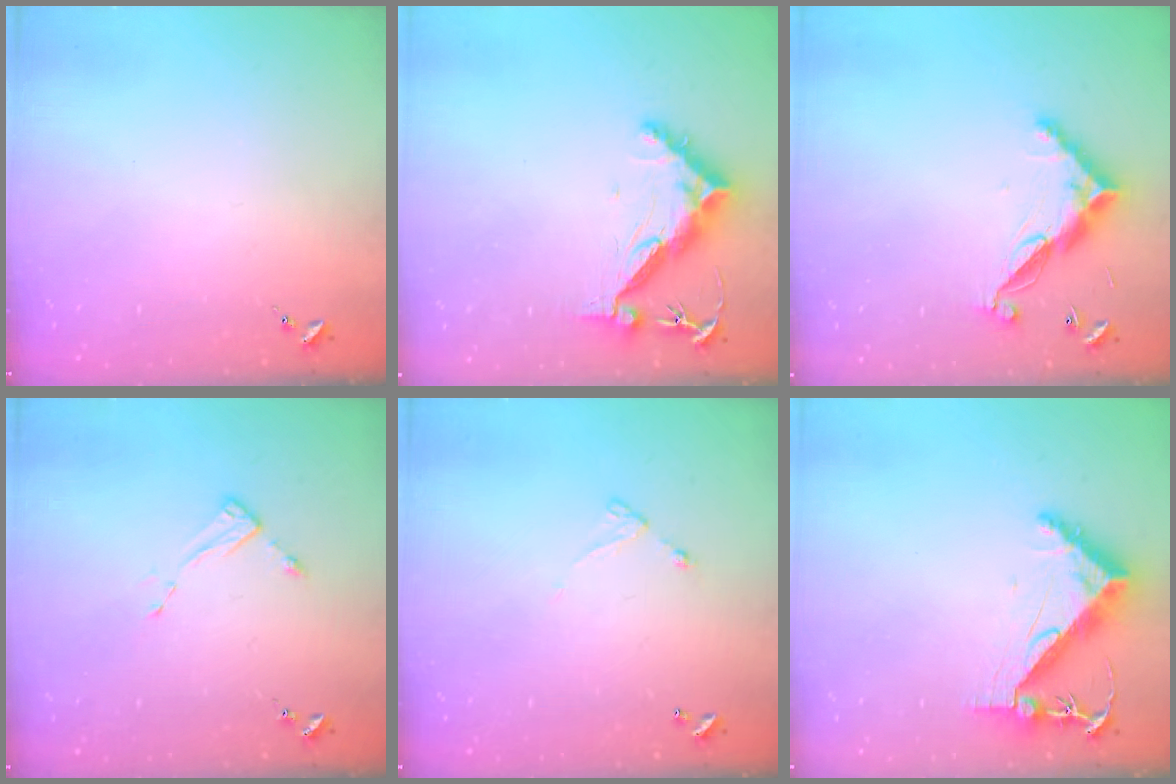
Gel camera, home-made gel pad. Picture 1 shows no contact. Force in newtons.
{"total": 10.4, "press": 10.3, "slide": 0.9}
{"total": 12.2, "press": 12.1, "slide": 0.3}
{"total": 2.7, "press": 2.7, "slide": 0.4}
{"total": 4.0, "press": 4.0, "slide": 0.3}
{"total": 7.8, "press": 7.7, "slide": 1.0}